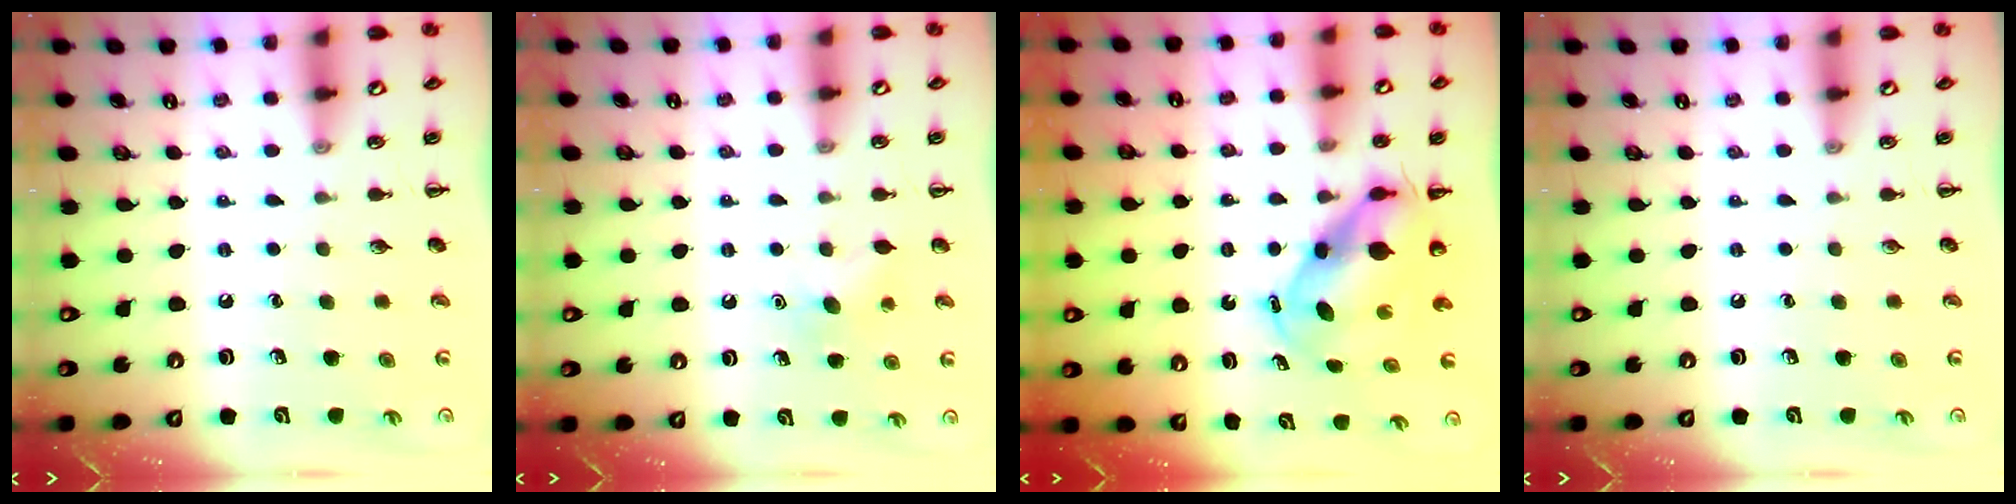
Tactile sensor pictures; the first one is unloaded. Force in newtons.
{"total": 6.6, "press": 6.4, "slide": 1.7}
{"total": 7.1, "press": 6.7, "slide": 2.4}
{"total": 0.0}